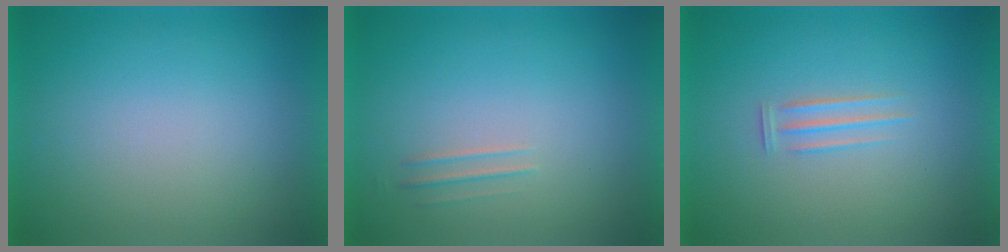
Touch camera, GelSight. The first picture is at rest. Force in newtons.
{"total": 1.5}
{"total": 1.6}